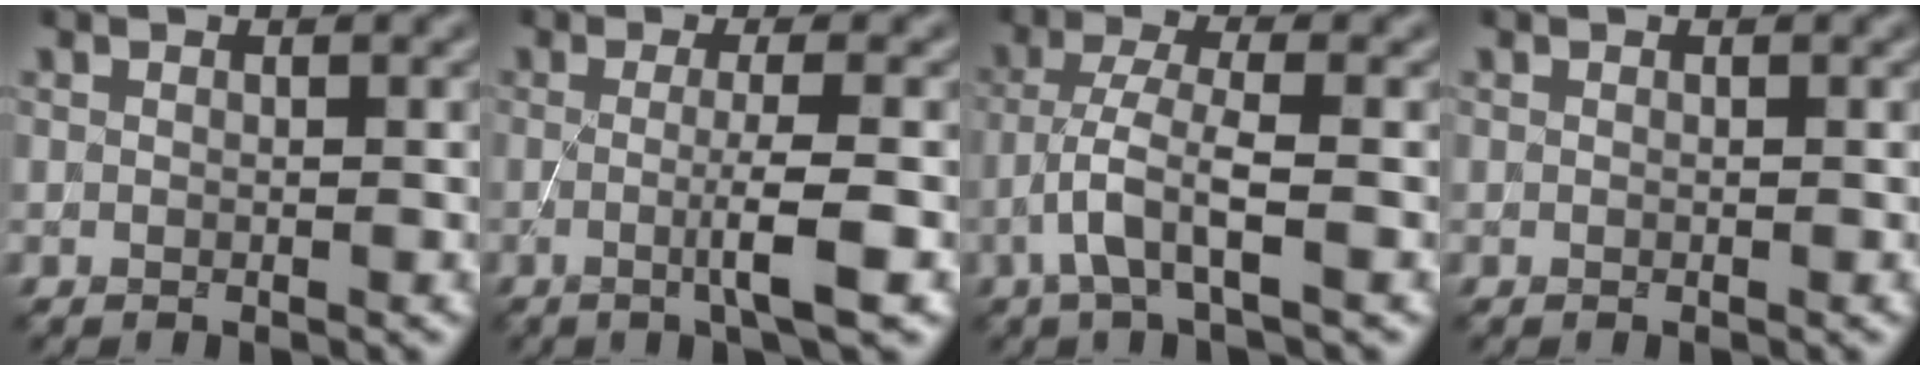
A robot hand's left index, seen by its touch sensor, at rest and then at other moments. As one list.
[{"total": 3.7, "force": [-0.5, 0.7, 3.6], "torque": [-0.058, -0.005, -0.017]}, {"total": 3.6, "force": [-1.3, 0.7, 3.3], "torque": [-0.072, 0.008, -0.033]}, {"total": 0.0}]